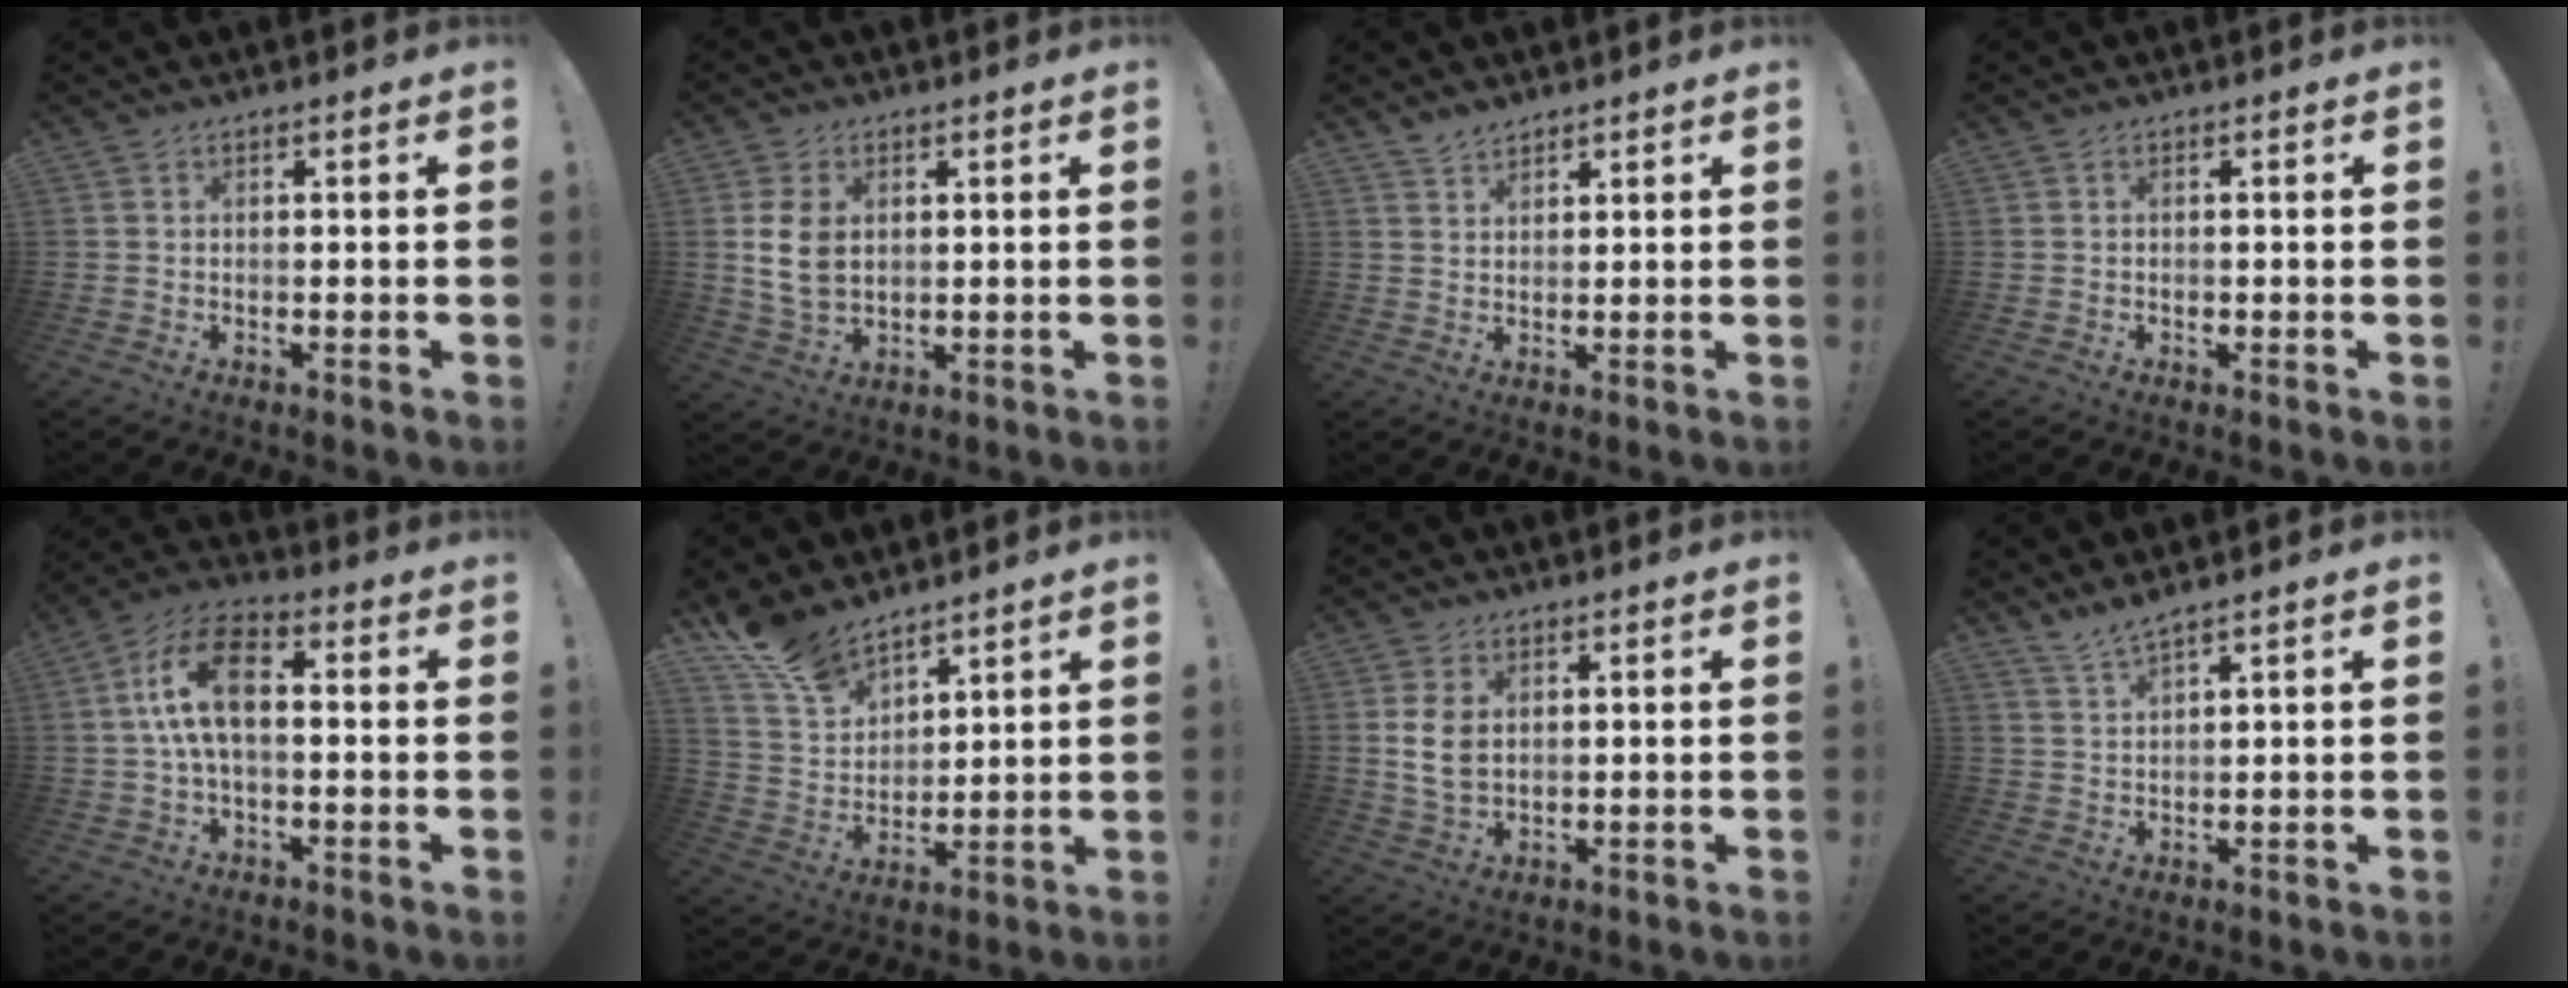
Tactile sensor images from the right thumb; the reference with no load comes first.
{"total": 7.1, "force": [1.4, 4.6, 5.2], "torque": [-0.083, -0.001, 0.025]}
{"total": 3.3, "force": [3.0, 1.2, 0.6], "torque": [-0.004, -0.024, 0.055]}
{"total": 0.5, "force": [-0.1, 0.4, 0.2], "torque": [-0.005, 0.001, -0.002]}
{"total": 13.2, "force": [1.2, 7.0, 11.2], "torque": [-0.212, 0.015, 0.024]}
{"total": 11.7, "force": [10.1, 4.7, 3.3], "torque": [-0.075, -0.074, 0.195]}
{"total": 6.7, "force": [1.4, 4.3, 4.9], "torque": [-0.079, -0.003, 0.024]}
{"total": 3.8, "force": [3.3, 0.0, 1.8], "torque": [-0.044, -0.017, 0.060]}